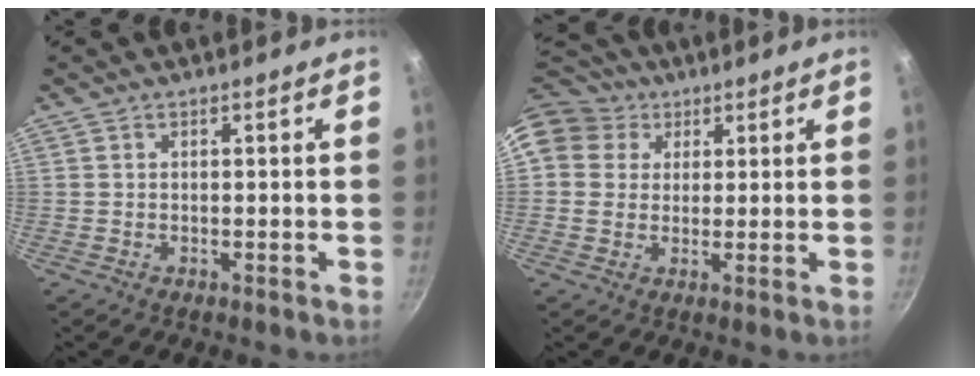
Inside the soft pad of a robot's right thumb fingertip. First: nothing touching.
{"total": 12.5, "force": [5.2, 10.2, 5.0], "torque": [-0.079, 0.011, 0.085]}